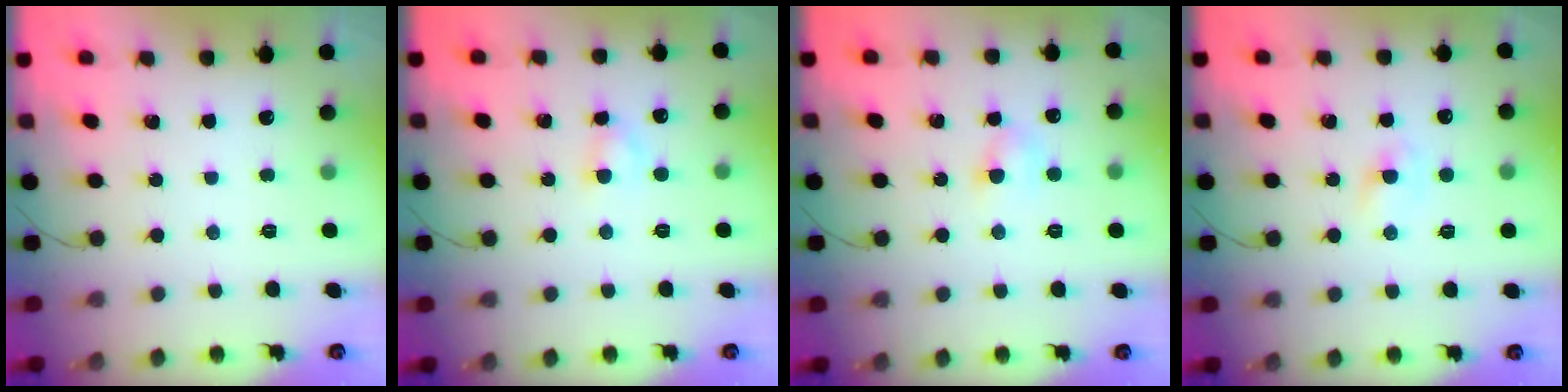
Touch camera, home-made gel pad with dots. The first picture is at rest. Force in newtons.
{"total": 2.5, "press": 2.3, "slide": 1.0}
{"total": 4.2, "press": 4.0, "slide": 1.3}
{"total": 1.9, "press": 1.8, "slide": 0.8}